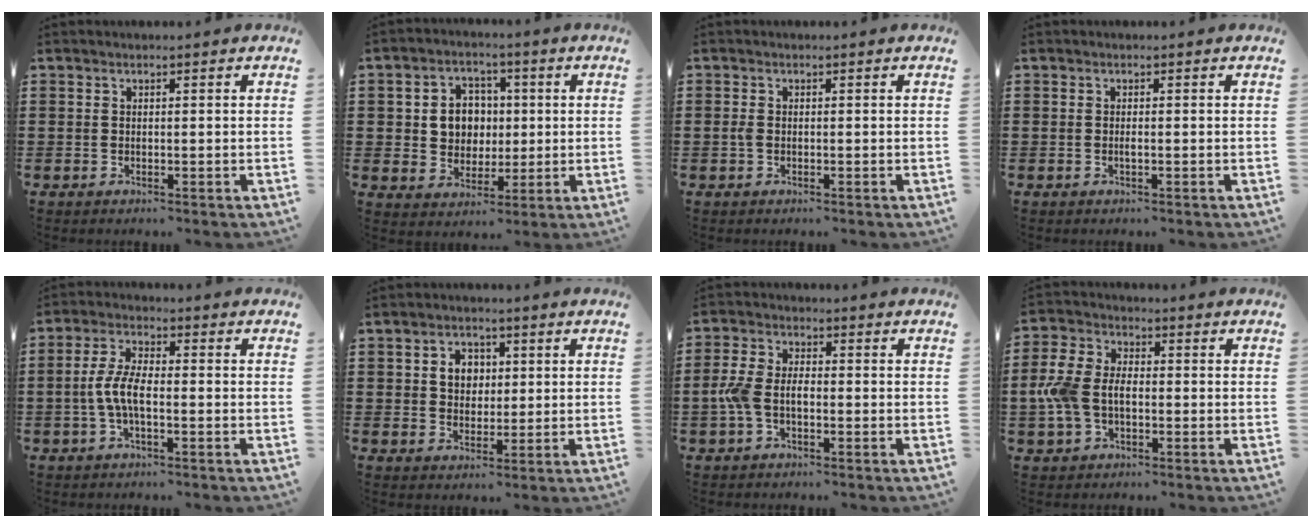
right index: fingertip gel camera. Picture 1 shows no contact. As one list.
[{"total": 6.1, "force": [0.5, 5.6, 2.5], "torque": [-0.054, 0.013, 0.004]}, {"total": 1.2, "force": [-0.2, 0.7, 0.9], "torque": [-0.026, 0.000, -0.008]}, {"total": 0.7, "force": [-0.2, 0.1, 0.7], "torque": [-0.013, -0.004, -0.003]}, {"total": 5.3, "force": [-1.4, 1.7, 4.8], "torque": [-0.119, -0.005, -0.036]}, {"total": 4.1, "force": [0.8, 3.4, 2.2], "torque": [-0.056, 0.015, 0.009]}, {"total": 4.9, "force": [-1.2, 2.7, 3.9], "torque": [-0.106, -0.004, -0.032]}, {"total": 6.8, "force": [-1.3, 4.4, 5.0], "torque": [-0.141, -0.004, -0.035]}]